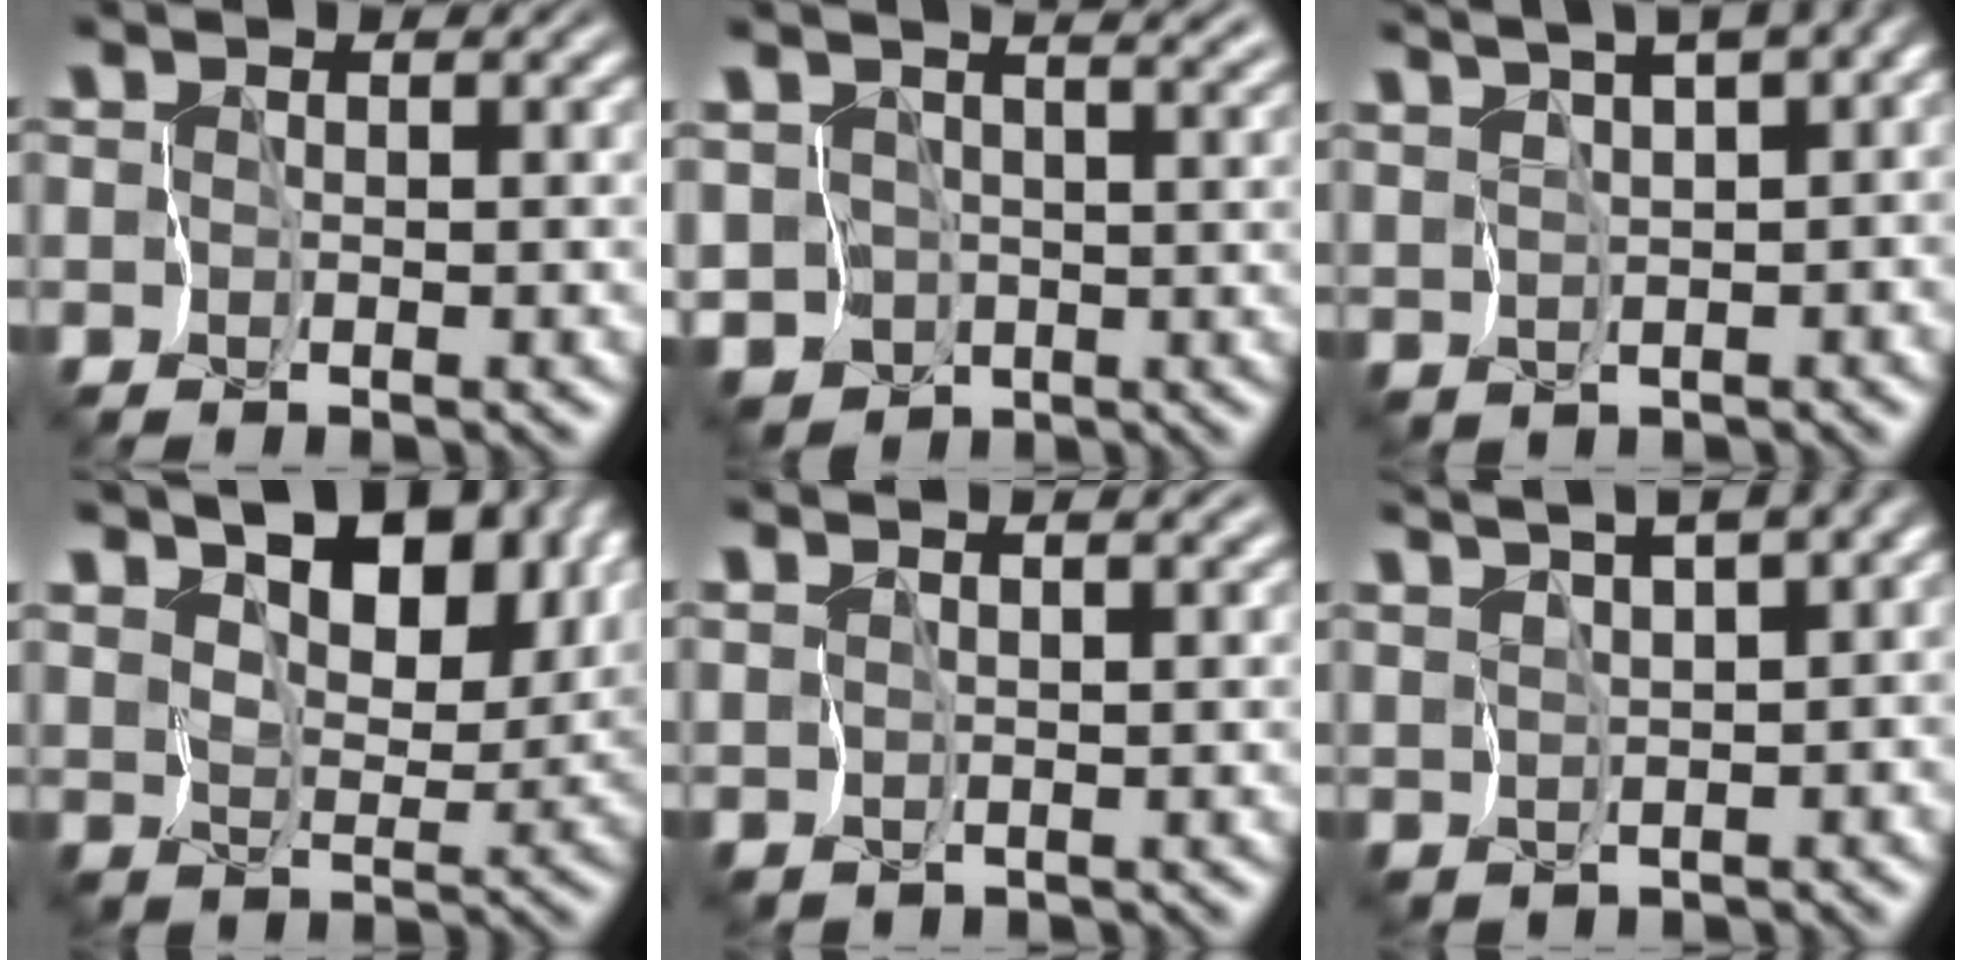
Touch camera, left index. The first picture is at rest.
{"total": 4.9, "force": [0.7, 3.8, 3.1], "torque": [-0.060, -0.003, 0.004]}
{"total": 9.8, "force": [4.9, 4.0, 7.5], "torque": [-0.150, 0.009, 0.100]}
{"total": 8.1, "force": [4.4, 4.1, 5.4], "torque": [-0.101, 0.000, 0.072]}
{"total": 2.7, "force": [2.2, 0.7, 1.4], "torque": [-0.038, 0.013, 0.035]}
{"total": 9.2, "force": [5.3, 3.2, 6.8], "torque": [-0.136, 0.015, 0.102]}